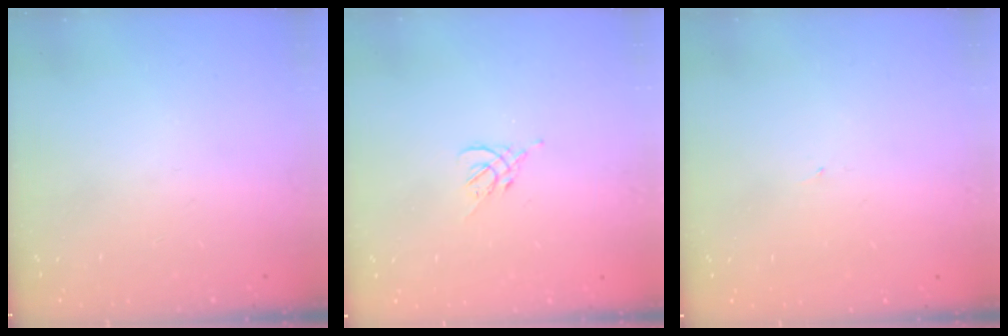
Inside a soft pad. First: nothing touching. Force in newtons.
{"total": 1.2, "press": 1.1, "slide": 0.5}
{"total": 0.8, "press": 0.8, "slide": 0.1}